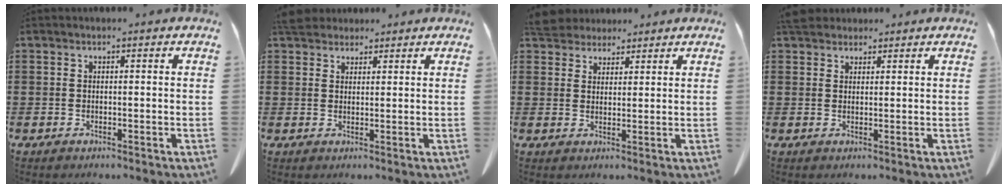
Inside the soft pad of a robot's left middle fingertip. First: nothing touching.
{"total": 3.9, "force": [3.5, 1.3, 1.1], "torque": [-0.032, -0.002, 0.070]}
{"total": 4.4, "force": [4.2, 1.3, 0.7], "torque": [-0.029, -0.008, 0.080]}
{"total": 3.3, "force": [2.9, 1.2, 1.1], "torque": [-0.030, -0.001, 0.059]}